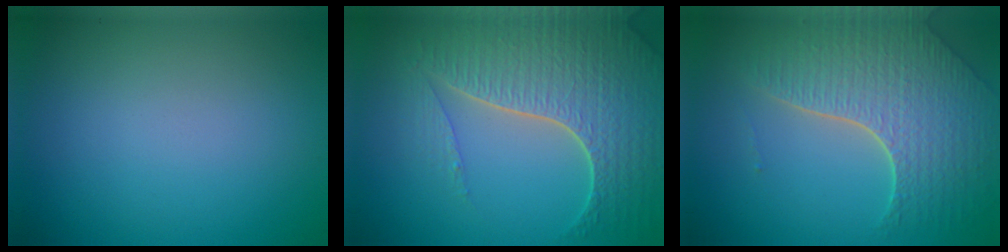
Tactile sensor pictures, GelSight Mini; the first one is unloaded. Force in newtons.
{"total": 7.6, "press": 5.6, "slide": 5.1}
{"total": 7.2, "press": 5.2, "slide": 5.0}